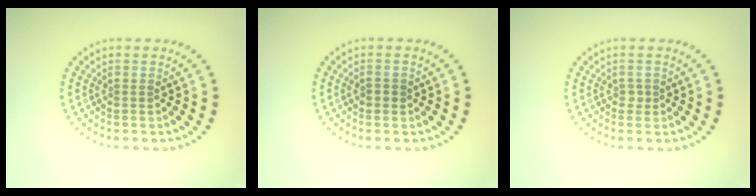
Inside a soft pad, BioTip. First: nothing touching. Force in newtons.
{"total": 1.1, "press": 1.1, "slide": 0.2}
{"total": 0.9, "press": 0.7, "slide": 0.5}